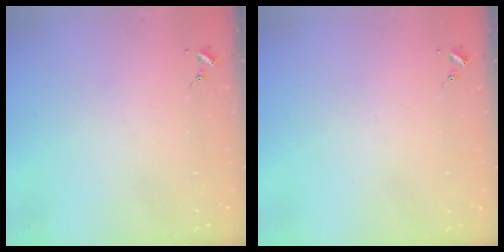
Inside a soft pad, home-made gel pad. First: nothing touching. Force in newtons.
{"total": 0.0}